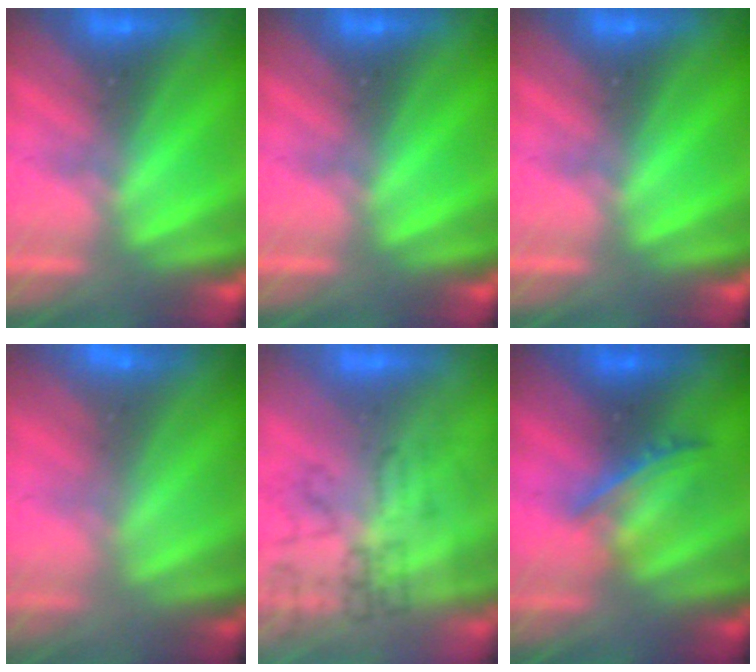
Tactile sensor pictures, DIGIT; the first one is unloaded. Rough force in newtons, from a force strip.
{"total": 0.0}
{"total": 0.0}
{"total": 2.8}
{"total": 4.8}
{"total": 3.3}